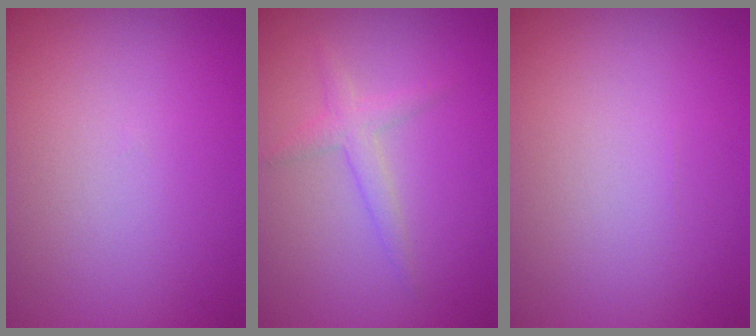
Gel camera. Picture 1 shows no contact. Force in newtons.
{"total": 1.8, "press": 1.8, "slide": 0.0}
{"total": 0.0}